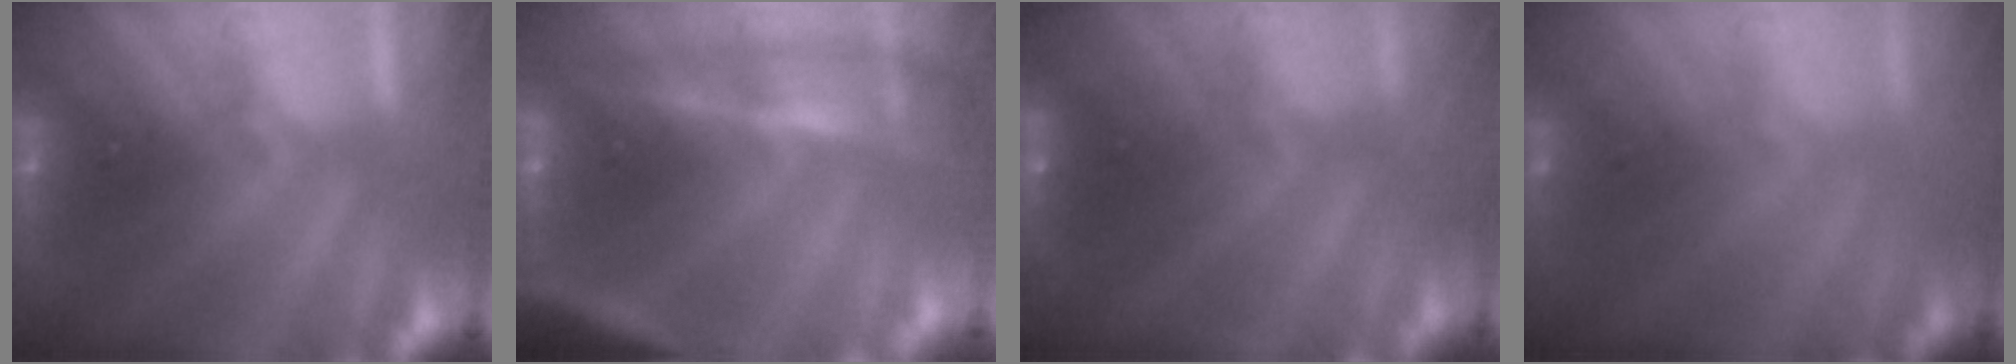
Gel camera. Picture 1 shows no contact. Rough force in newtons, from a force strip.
{"total": 7.6}
{"total": 2.8}
{"total": 1.6}